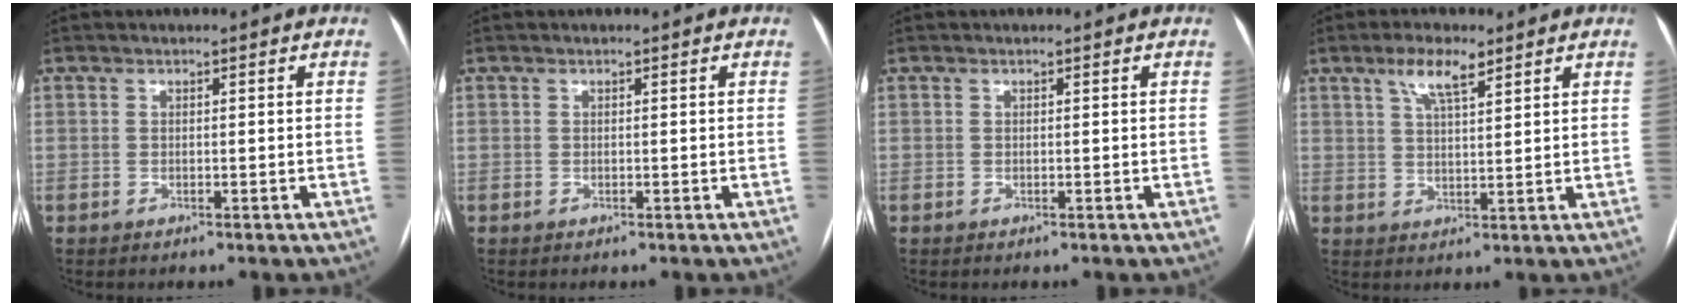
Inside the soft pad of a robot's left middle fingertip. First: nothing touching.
{"total": 0.0}
{"total": 0.0}
{"total": 5.0, "force": [3.2, 1.1, 3.7], "torque": [-0.074, 0.006, 0.059]}